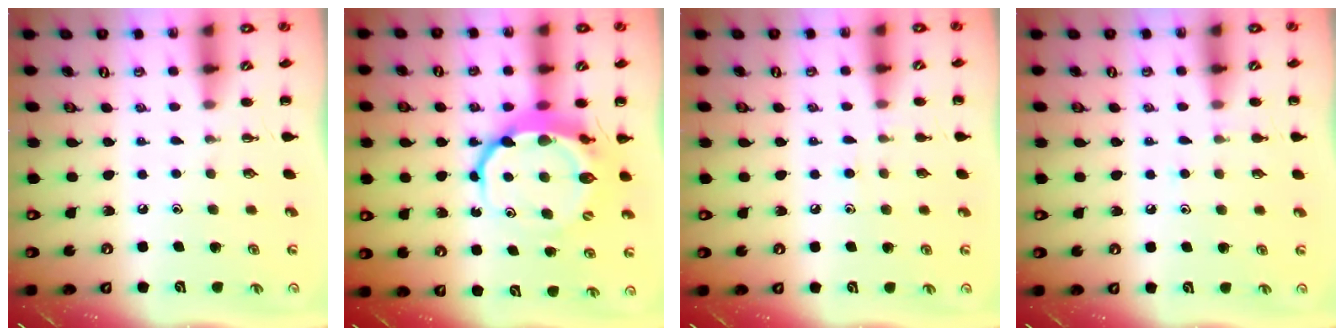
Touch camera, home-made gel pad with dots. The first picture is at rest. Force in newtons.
{"total": 8.5, "press": 8.4, "slide": 1.6}
{"total": 6.6, "press": 6.2, "slide": 2.2}
{"total": 4.7, "press": 4.4, "slide": 1.8}